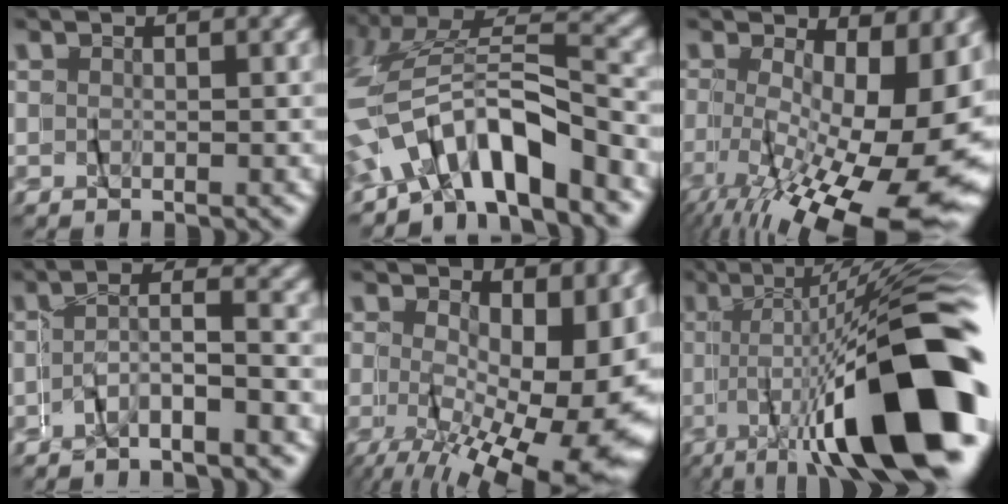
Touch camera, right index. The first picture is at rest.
{"total": 7.4, "force": [-3.4, 4.8, 4.4], "torque": [-0.123, -0.010, -0.063]}
{"total": 11.6, "force": [-6.1, 3.3, 9.3], "torque": [-0.124, -0.051, -0.067]}
{"total": 4.4, "force": [-4.1, -1.6, 0.1], "torque": [0.004, 0.006, -0.078]}
{"total": 10.1, "force": [-2.3, 4.1, 9.0], "torque": [-0.108, -0.037, -0.011]}
{"total": 16.0, "force": [-5.4, 2.3, 14.8], "torque": [-0.208, 0.004, -0.070]}